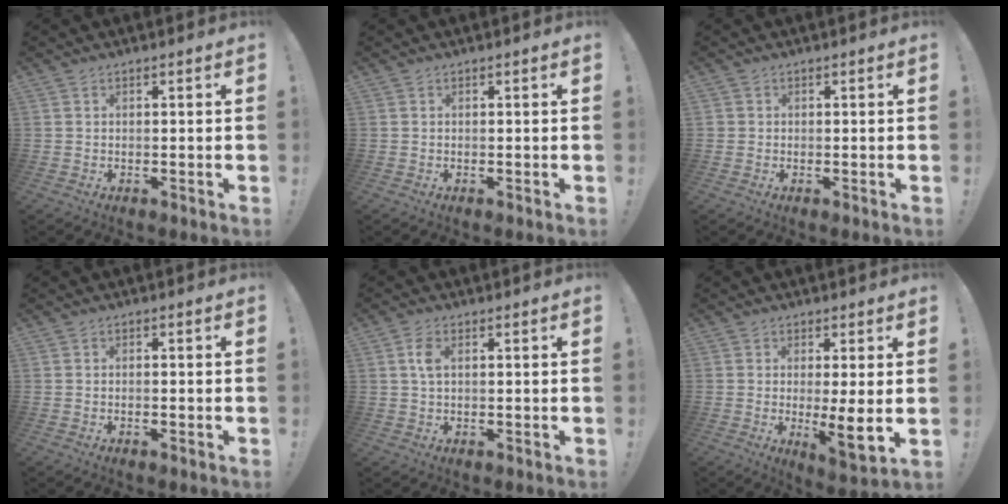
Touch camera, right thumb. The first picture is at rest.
{"total": 0.0}
{"total": 0.9, "force": [0.2, 0.8, 0.1], "torque": [-0.008, 0.005, 0.005]}
{"total": 0.7, "force": [-0.6, 0.0, 0.4], "torque": [-0.013, 0.002, -0.009]}
{"total": 3.8, "force": [0.8, 1.8, 3.3], "torque": [-0.061, 0.005, 0.013]}
{"total": 7.8, "force": [0.1, 1.3, 7.7], "torque": [-0.102, -0.024, 0.001]}